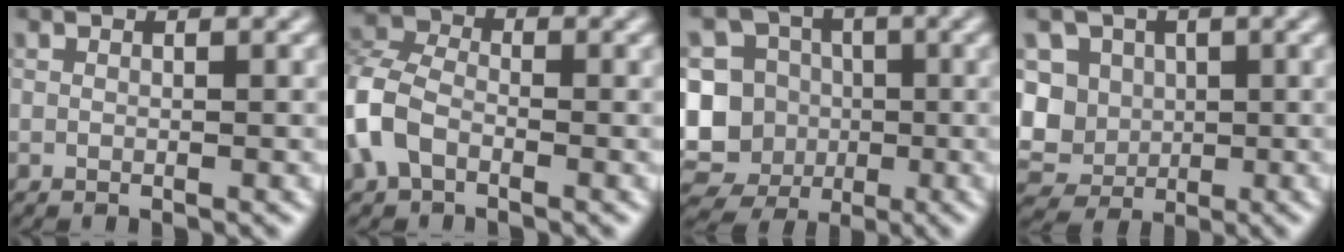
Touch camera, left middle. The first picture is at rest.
{"total": 4.5, "force": [-1.7, 3.0, 2.8], "torque": [-0.068, 0.007, -0.049]}
{"total": 14.7, "force": [-2.2, 14.0, 4.2], "torque": [-0.116, 0.008, -0.052]}
{"total": 8.7, "force": [0.3, 7.7, 3.9], "torque": [-0.092, 0.028, -0.028]}